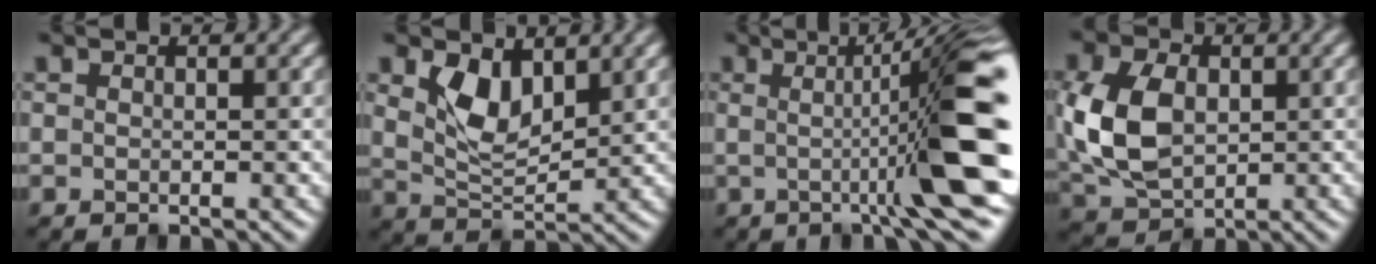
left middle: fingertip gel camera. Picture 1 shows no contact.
{"total": 3.9, "force": [1.8, 2.0, 2.9], "torque": [-0.065, -0.007, 0.036]}
{"total": 10.8, "force": [-0.1, 1.3, 10.7], "torque": [-0.135, 0.001, -0.002]}
{"total": 7.4, "force": [0.2, 5.3, 5.2], "torque": [-0.139, 0.002, 0.004]}